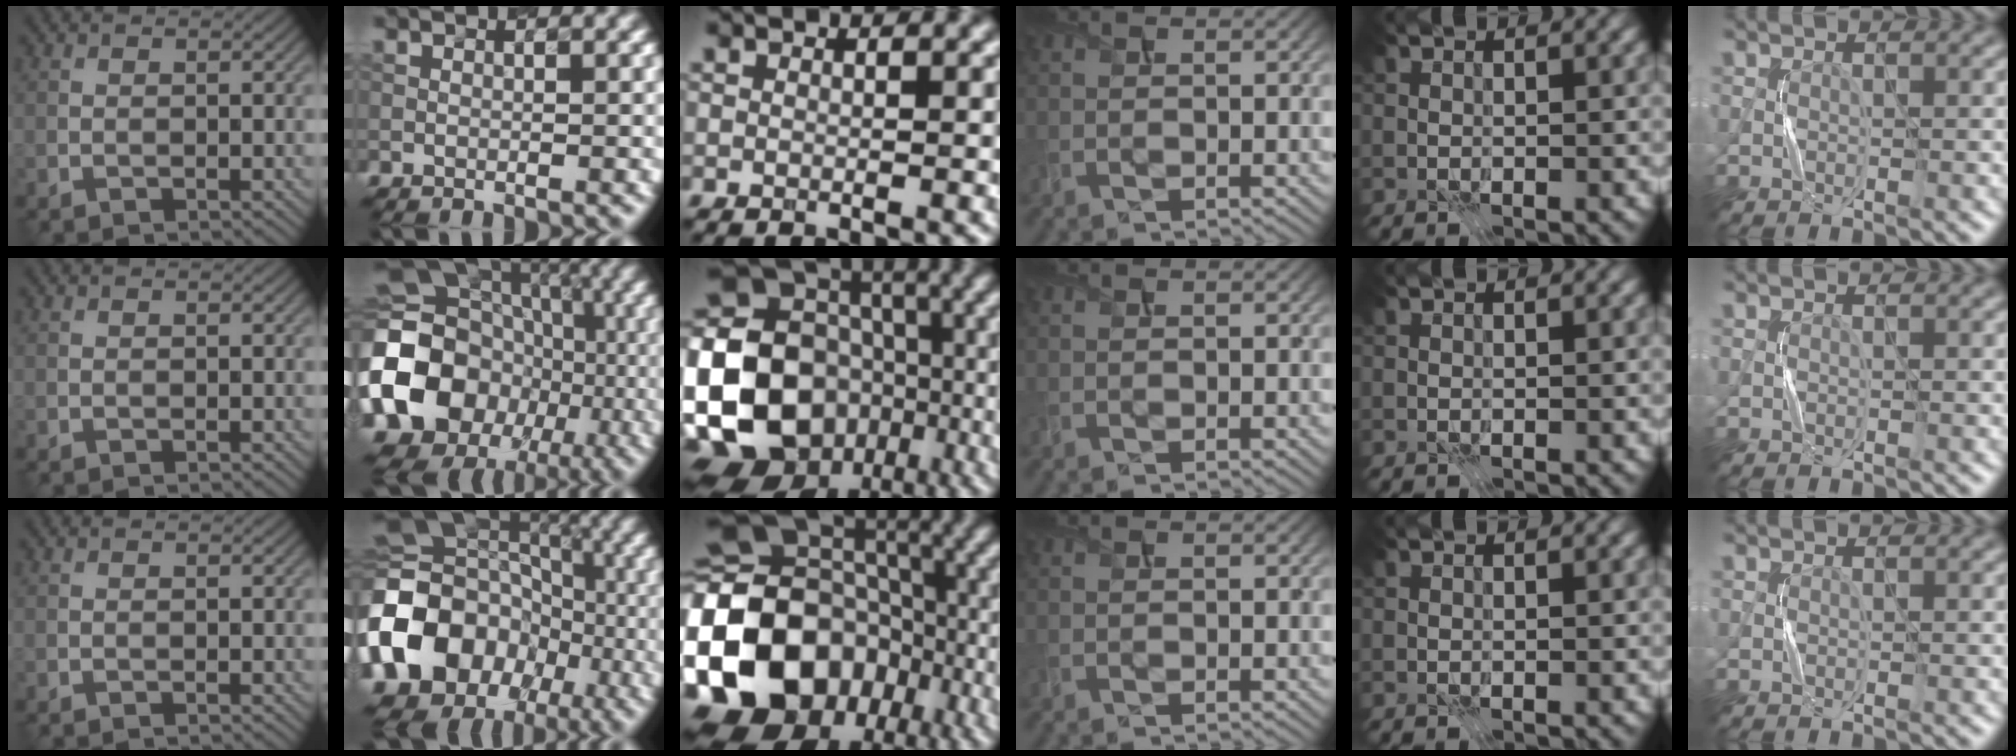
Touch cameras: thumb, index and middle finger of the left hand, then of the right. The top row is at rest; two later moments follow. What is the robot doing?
{"motion": "press", "object": "gel pad"}